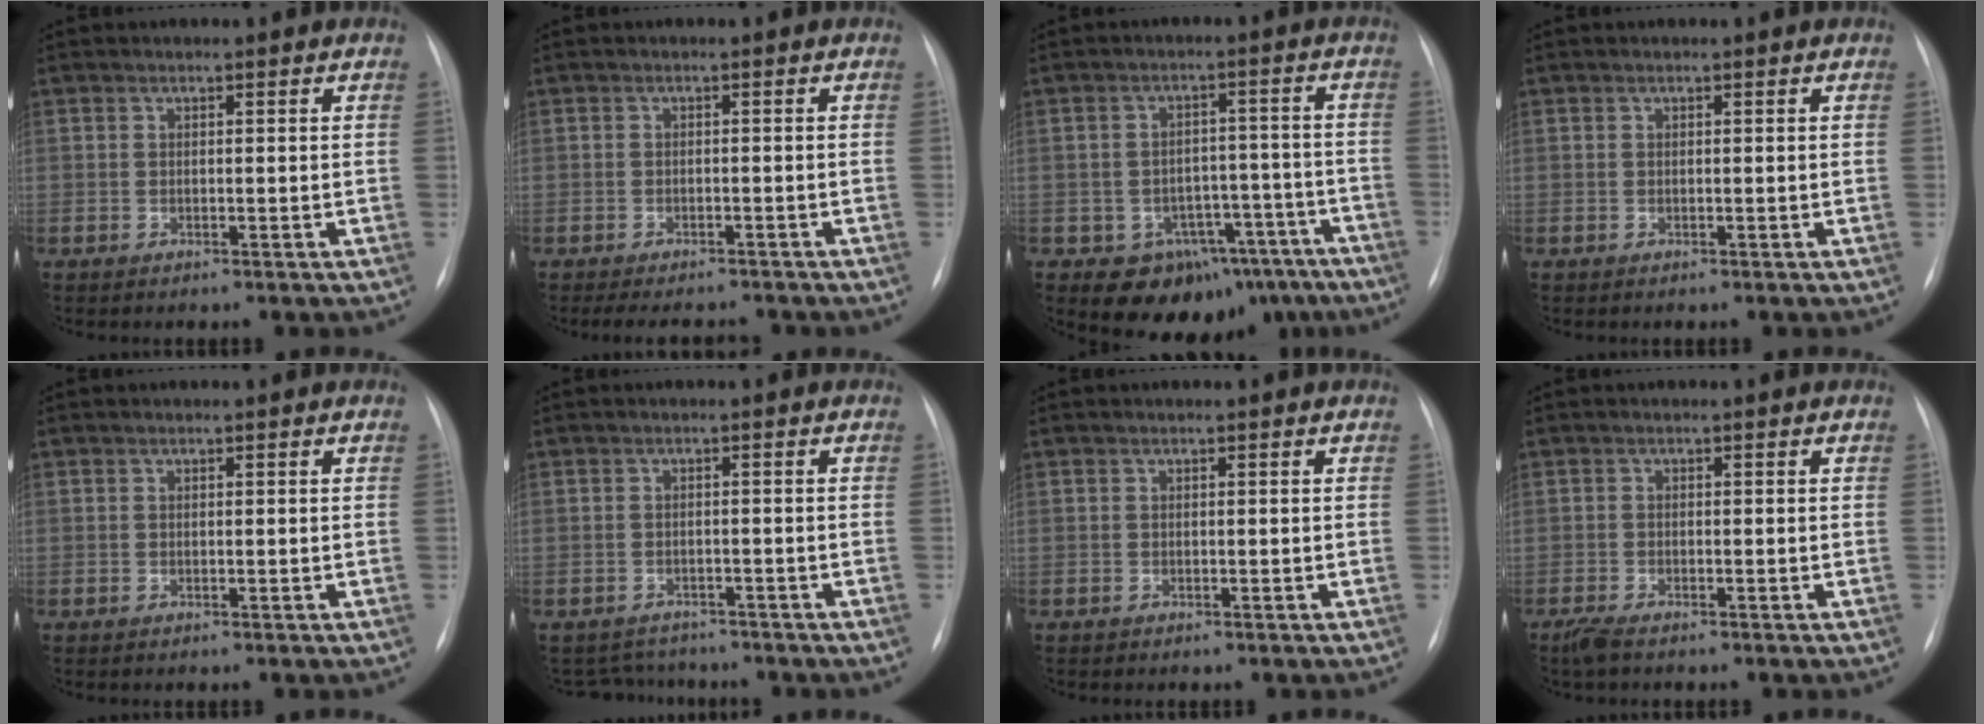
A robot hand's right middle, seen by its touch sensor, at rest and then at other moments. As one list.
[{"total": 6.3, "force": [-5.7, 1.8, 2.1], "torque": [-0.024, -0.003, -0.075]}, {"total": 12.7, "force": [-9.1, 8.0, 3.9], "torque": [-0.019, 0.050, -0.109]}, {"total": 0.0}, {"total": 0.0}, {"total": 4.0, "force": [-3.7, 1.4, -0.4], "torque": [0.006, 0.007, -0.053]}, {"total": 0.0}, {"total": 2.3, "force": [-1.8, 0.5, 1.3], "torque": [-0.038, -0.008, -0.033]}]